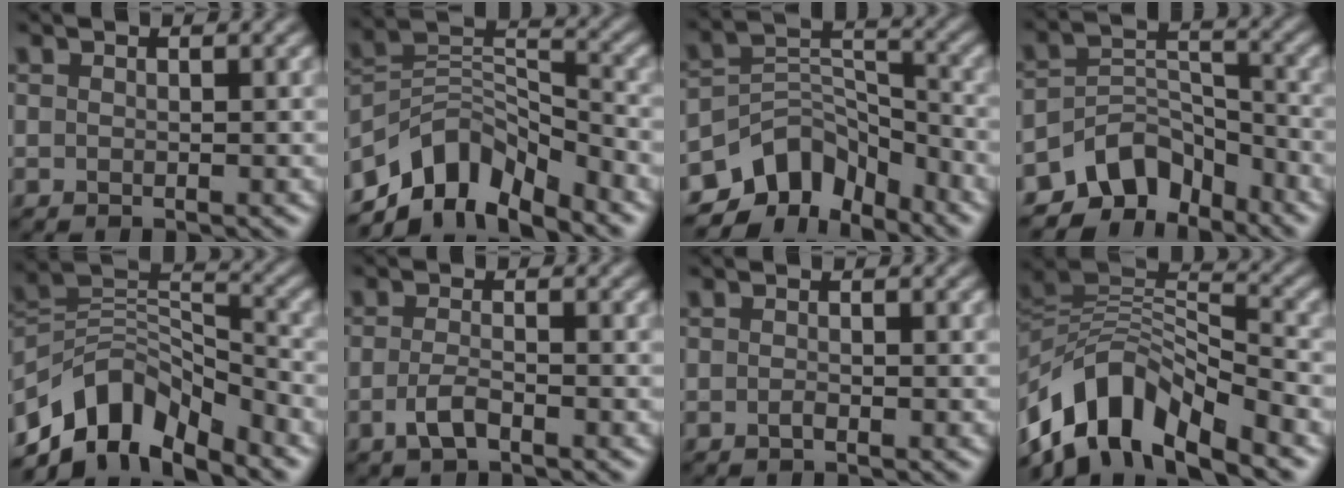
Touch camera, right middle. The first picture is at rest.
{"total": 8.2, "force": [-6.1, 3.9, 3.8], "torque": [-0.048, -0.003, -0.123]}
{"total": 7.2, "force": [-5.5, 4.1, 2.4], "torque": [-0.019, -0.002, -0.111]}
{"total": 6.4, "force": [-5.0, 3.4, 2.2], "torque": [-0.021, 0.000, -0.100]}
{"total": 9.1, "force": [-6.5, 4.4, 4.6], "torque": [-0.062, 0.000, -0.132]}
{"total": 2.2, "force": [-1.2, 0.8, 1.7], "torque": [-0.039, 0.001, -0.027]}
{"total": 0.7, "force": [-0.4, 0.2, 0.5], "torque": [-0.013, 0.000, -0.008]}
{"total": 10.1, "force": [-6.2, 4.4, 6.6], "torque": [-0.110, 0.010, -0.123]}